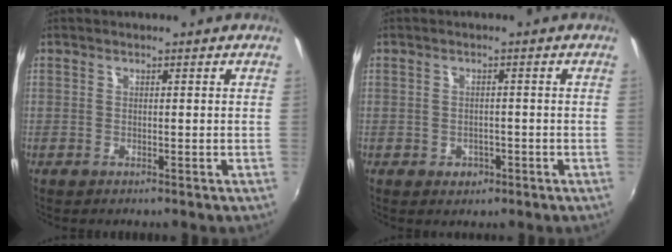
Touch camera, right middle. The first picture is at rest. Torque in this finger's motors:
{"motor_torque": [0.00, 0.08, -0.02, 0.00]}